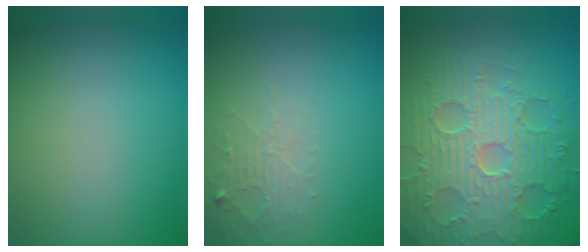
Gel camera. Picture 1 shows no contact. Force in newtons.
{"total": 1.9, "press": 1.9, "slide": 0.3}
{"total": 9.8, "press": 6.8, "slide": 7.1}